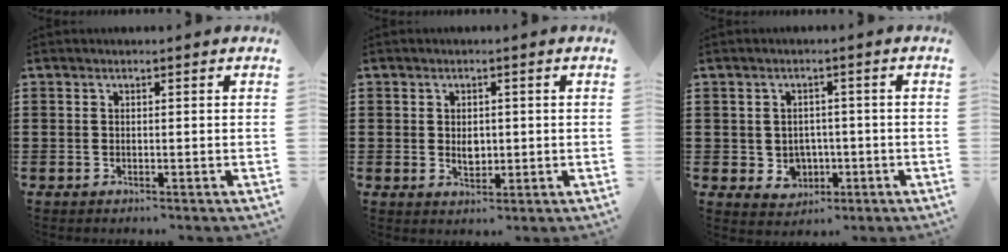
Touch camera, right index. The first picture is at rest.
{"total": 2.7, "force": [0.1, 1.8, 2.0], "torque": [-0.033, 0.002, 0.000]}
{"total": 3.2, "force": [-0.3, 3.0, 1.0], "torque": [-0.025, 0.001, -0.010]}